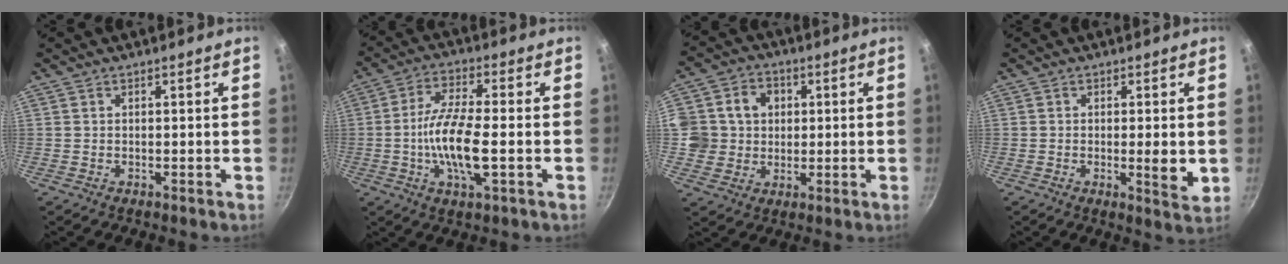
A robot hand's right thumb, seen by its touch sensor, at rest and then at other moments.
{"total": 11.2, "force": [-1.9, 3.1, 10.6], "torque": [-0.208, 0.014, -0.046]}
{"total": 9.5, "force": [1.3, 8.9, 3.3], "torque": [-0.025, 0.007, 0.016]}
{"total": 4.2, "force": [-0.4, 0.9, 4.1], "torque": [-0.065, -0.008, -0.006]}